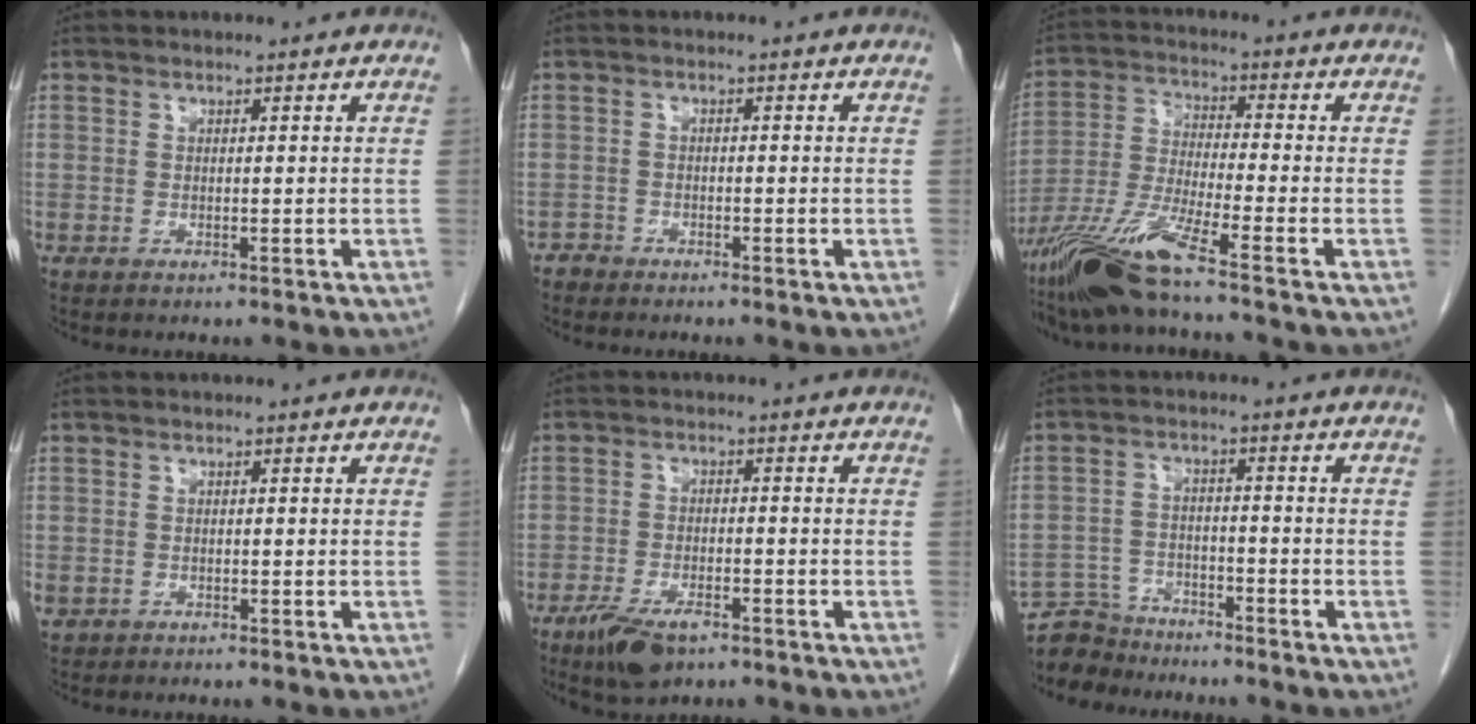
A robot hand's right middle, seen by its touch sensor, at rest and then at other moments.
{"total": 1.3, "force": [-1.2, 0.4, -0.4], "torque": [0.008, 0.001, -0.025]}
{"total": 11.1, "force": [-8.1, -1.0, 7.5], "torque": [-0.160, -0.025, -0.156]}
{"total": 1.2, "force": [-0.4, 1.0, 0.4], "torque": [-0.011, 0.003, -0.002]}
{"total": 6.6, "force": [-4.4, 2.4, 4.3], "torque": [-0.083, -0.008, -0.072]}
{"total": 6.3, "force": [-5.9, 2.1, -0.5], "torque": [0.008, 0.002, -0.110]}